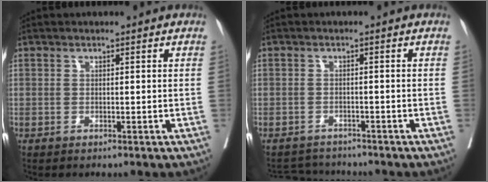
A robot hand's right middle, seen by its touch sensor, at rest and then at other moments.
{"total": 3.8, "force": [-3.7, 0.7, -0.5], "torque": [0.009, -0.002, -0.059]}